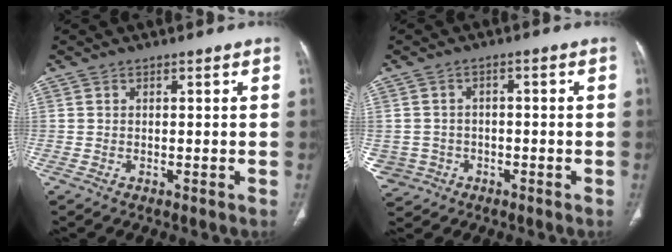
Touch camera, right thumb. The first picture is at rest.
{"total": 6.2, "force": [-2.2, 5.7, 1.1], "torque": [-0.018, 0.020, -0.030]}